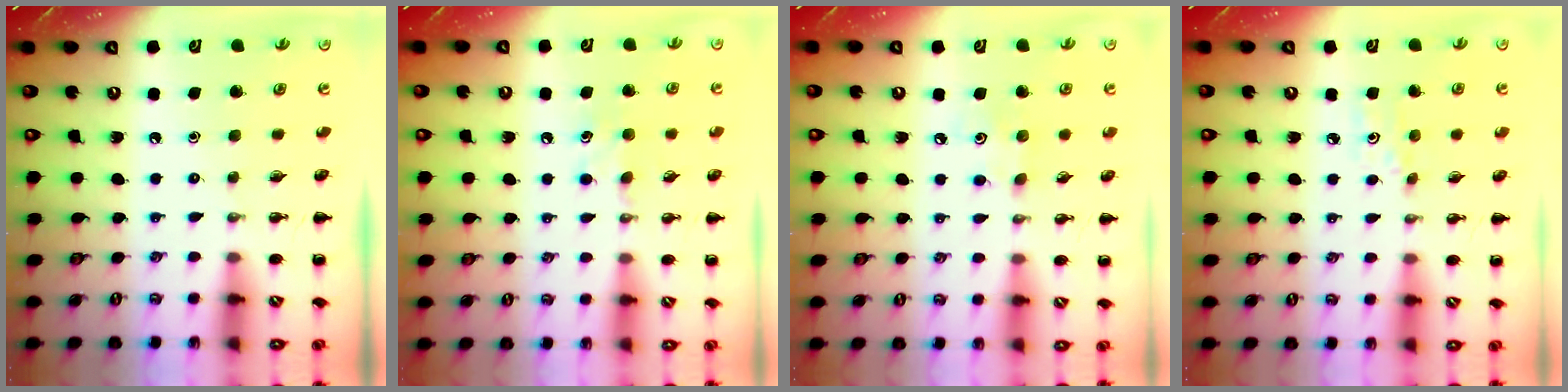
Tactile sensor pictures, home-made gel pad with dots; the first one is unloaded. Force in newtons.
{"total": 5.9, "press": 5.7, "slide": 1.6}
{"total": 4.6, "press": 4.4, "slide": 1.1}
{"total": 3.0, "press": 2.8, "slide": 1.1}